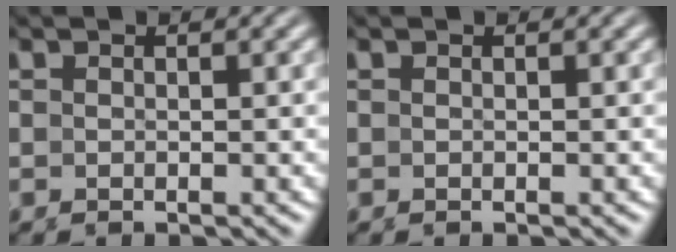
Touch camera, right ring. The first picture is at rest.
{"total": 0.0}